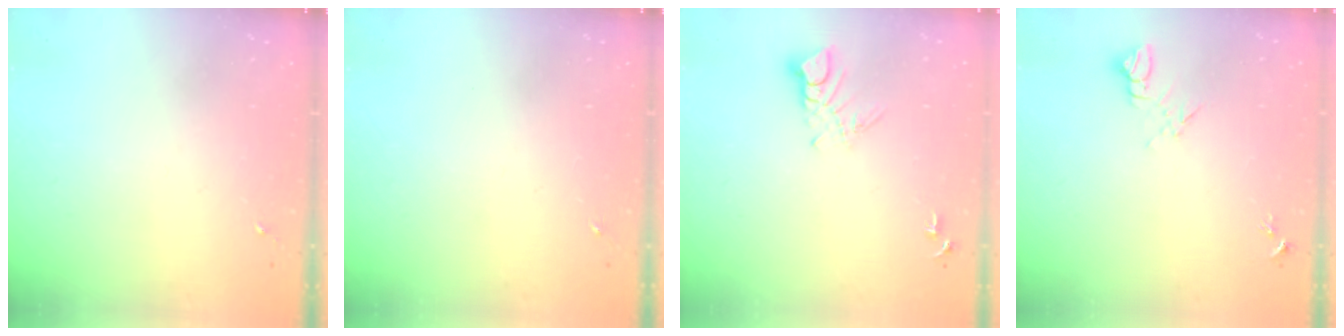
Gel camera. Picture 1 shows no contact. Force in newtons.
{"total": 0.0}
{"total": 5.9, "press": 5.9, "slide": 0.5}
{"total": 5.8, "press": 5.7, "slide": 0.7}